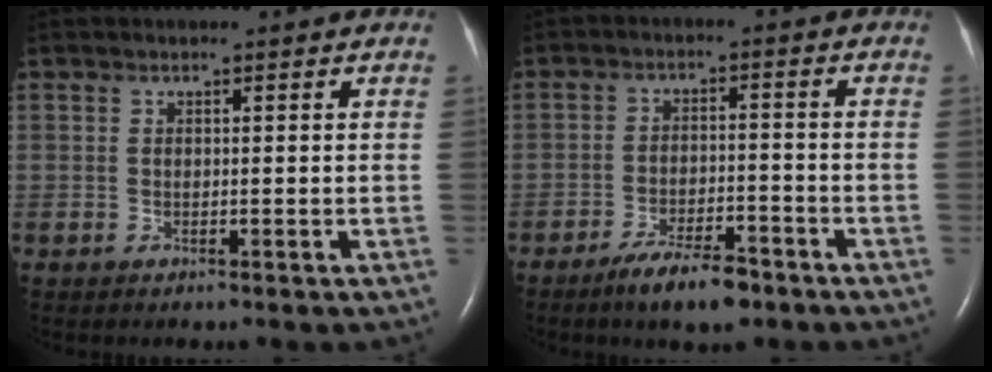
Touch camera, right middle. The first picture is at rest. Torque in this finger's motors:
{"motor_torque": [0.68, -0.66, 0.07, 0.02]}